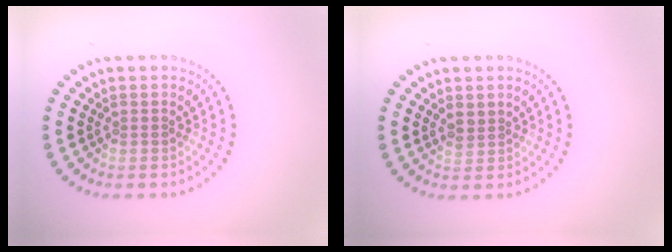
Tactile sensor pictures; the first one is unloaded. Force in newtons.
{"total": 1.1, "press": 0.9, "slide": 0.6}